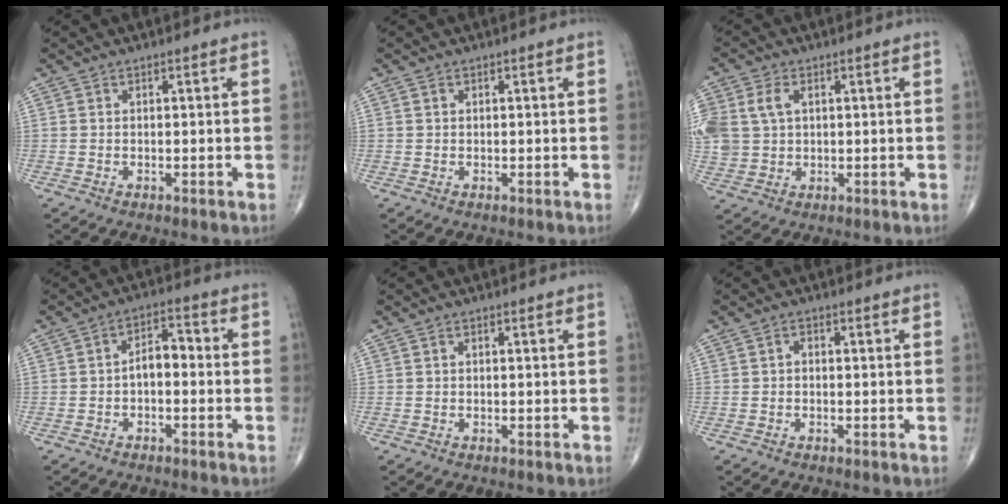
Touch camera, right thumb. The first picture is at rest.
{"total": 0.5, "force": [0.2, 0.4, 0.2], "torque": [-0.003, -0.001, 0.004]}
{"total": 11.9, "force": [2.8, 8.8, 7.4], "torque": [-0.195, 0.010, 0.061]}
{"total": 4.9, "force": [-0.9, 2.8, 3.9], "torque": [-0.051, 0.027, -0.025]}
{"total": 0.0}
{"total": 1.1, "force": [-0.1, 0.8, 0.8], "torque": [-0.008, 0.003, -0.006]}